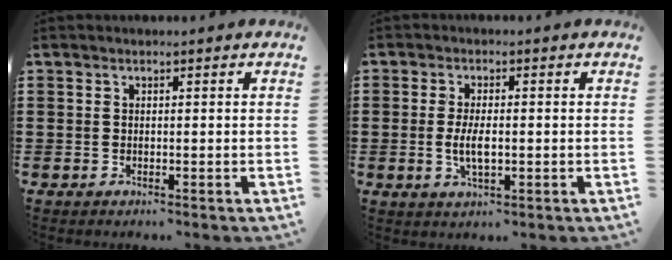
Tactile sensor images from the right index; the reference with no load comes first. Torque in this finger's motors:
{"motor_torque": [1.56, 0.58, 0.55, 0.14]}